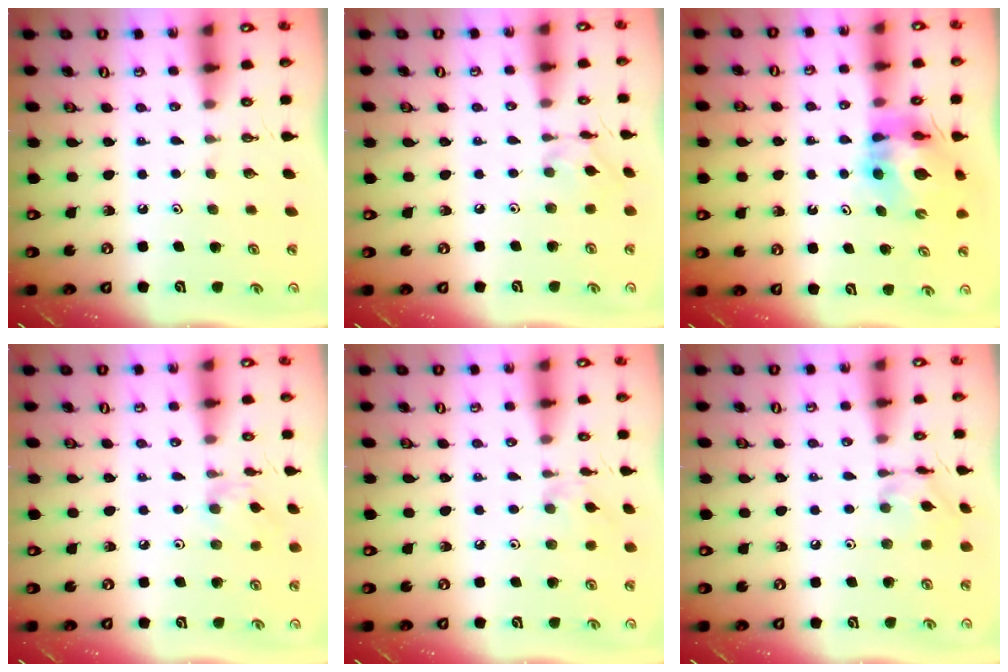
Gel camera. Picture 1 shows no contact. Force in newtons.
{"total": 3.1, "press": 3.1, "slide": 0.2}
{"total": 12.0, "press": 11.9, "slide": 1.5}
{"total": 2.7, "press": 2.7, "slide": 0.6}
{"total": 3.4, "press": 3.3, "slide": 0.7}
{"total": 6.4, "press": 6.4, "slide": 0.2}